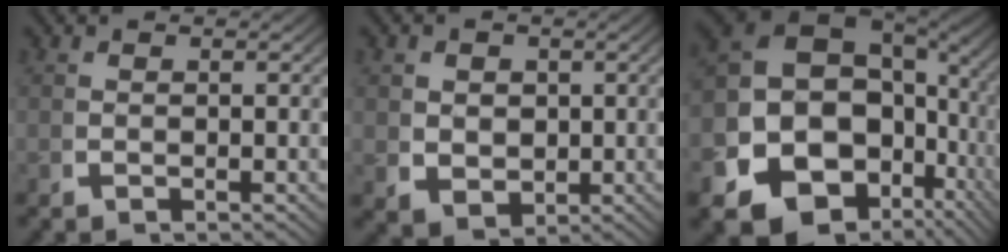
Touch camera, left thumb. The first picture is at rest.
{"total": 4.3, "force": [0.1, 3.6, 2.3], "torque": [-0.051, -0.027, 0.019]}
{"total": 19.6, "force": [-3.4, 14.7, 12.5], "torque": [-0.249, -0.071, -0.037]}